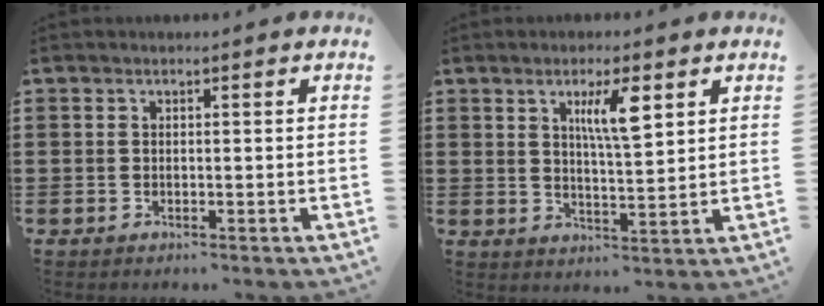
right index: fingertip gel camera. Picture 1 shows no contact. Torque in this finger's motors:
{"motor_torque": [0.32, -0.09, 0.32, 0.07]}